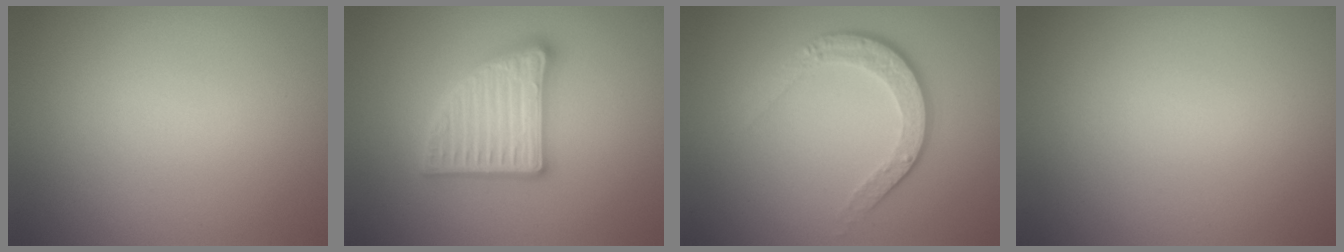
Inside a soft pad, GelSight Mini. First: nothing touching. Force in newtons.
{"total": 4.8, "press": 4.7, "slide": 0.8}
{"total": 3.4, "press": 2.6, "slide": 2.3}
{"total": 0.0}